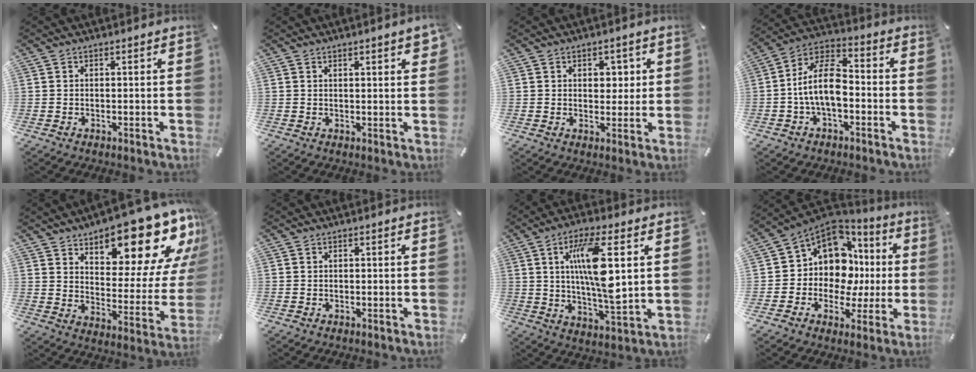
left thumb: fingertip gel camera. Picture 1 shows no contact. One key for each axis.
{"total": 2.2, "fx": 1.3, "fy": 0.3, "fz": 1.8, "tx": -0.036, "ty": 0.000, "tz": 0.022}
{"total": 4.1, "fx": 1.1, "fy": 3.2, "fz": 2.4, "tx": -0.012, "ty": -0.007, "tz": 0.008}
{"total": 12.8, "fx": -2.7, "fy": 6.9, "fz": 10.4, "tx": -0.207, "ty": 0.016, "tz": -0.048}
{"total": 19.5, "fx": 14.0, "fy": 8.5, "fz": 10.7, "tx": -0.125, "ty": -0.116, "tz": 0.232}
{"total": 0.0}
{"total": 14.8, "fx": 3.5, "fy": 3.9, "fz": 13.8, "tx": -0.270, "ty": -0.019, "tz": 0.048}
{"total": 12.1, "fx": 2.1, "fy": 10.3, "fz": 6.1, "tx": -0.123, "ty": -0.039, "tz": 0.044}